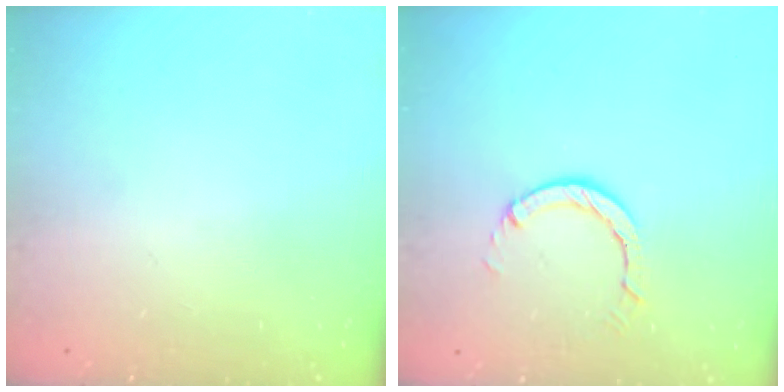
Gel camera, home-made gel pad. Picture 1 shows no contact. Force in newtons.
{"total": 3.8, "press": 3.8, "slide": 0.5}